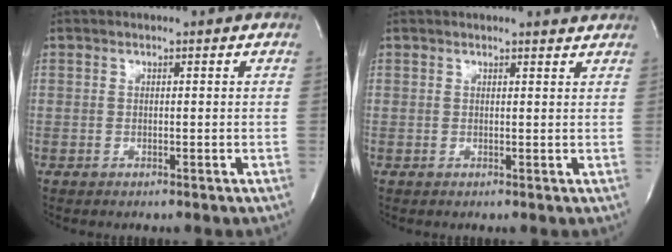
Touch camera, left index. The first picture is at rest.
{"total": 1.5, "force": [1.5, -0.1, 0.0], "torque": [-0.006, -0.010, 0.009]}